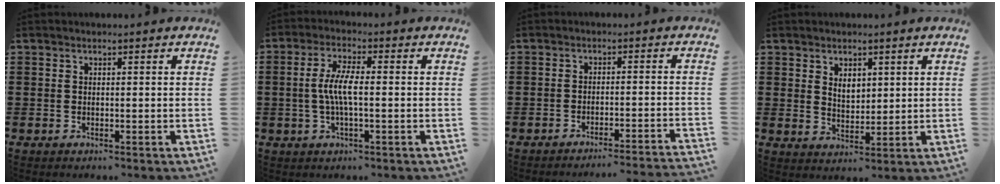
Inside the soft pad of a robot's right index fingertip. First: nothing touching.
{"total": 5.3, "force": [-0.8, 1.1, 5.1], "torque": [-0.112, -0.005, -0.024]}
{"total": 2.8, "force": [-2.7, -0.6, 0.6], "torque": [-0.013, -0.004, -0.056]}
{"total": 2.8, "force": [1.8, 1.8, 1.1], "torque": [-0.020, 0.004, 0.032]}